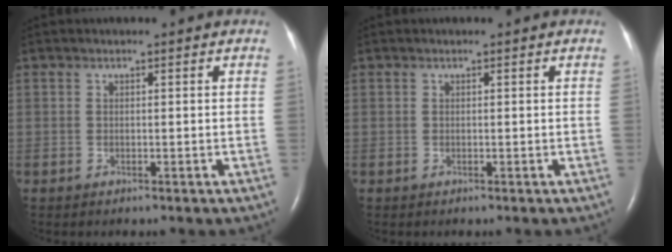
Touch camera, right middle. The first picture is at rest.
{"total": 0.0}